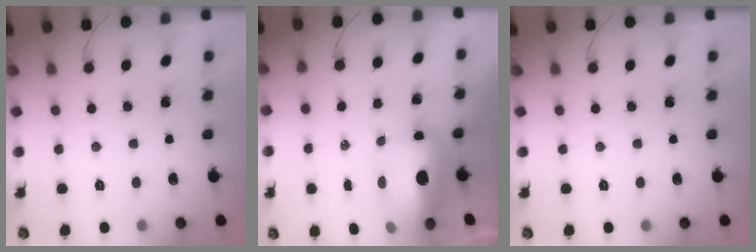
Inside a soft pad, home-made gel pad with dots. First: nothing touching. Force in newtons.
{"total": 13.7, "press": 13.3, "slide": 3.3}
{"total": 0.0}